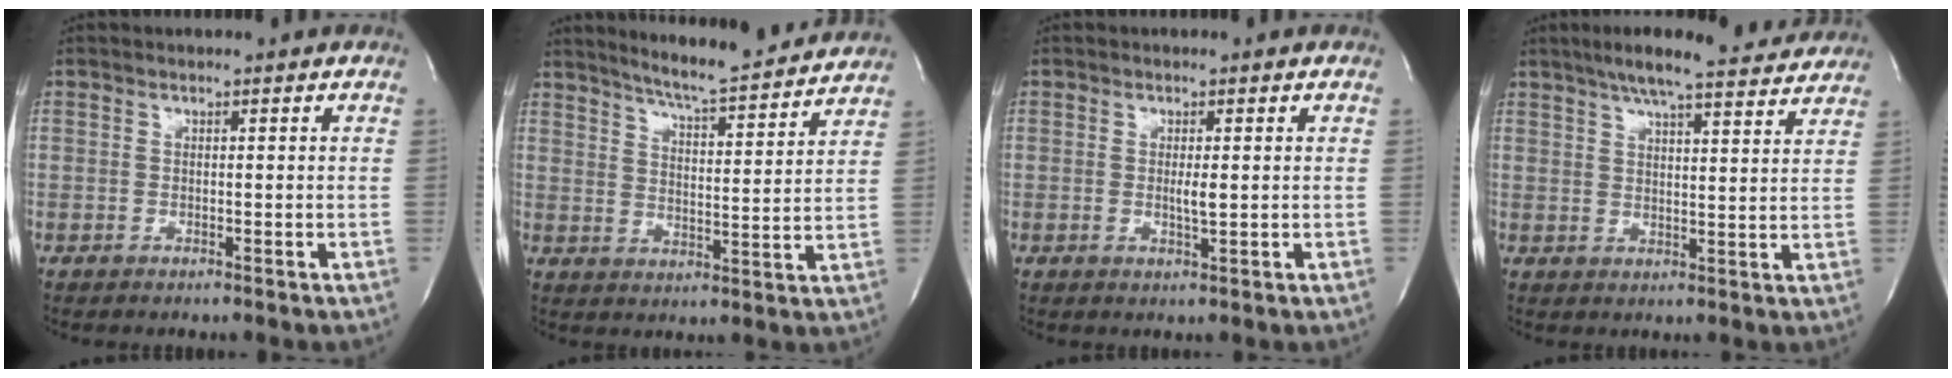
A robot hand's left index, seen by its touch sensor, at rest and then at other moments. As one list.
[{"total": 14.1, "force": [13.2, 0.2, 5.2], "torque": [-0.085, -0.008, 0.181]}, {"total": 1.9, "force": [0.0, 0.2, 1.9], "torque": [-0.037, -0.005, 0.000]}, {"total": 15.7, "force": [13.7, 1.8, 7.4], "torque": [-0.115, 0.019, 0.182]}]